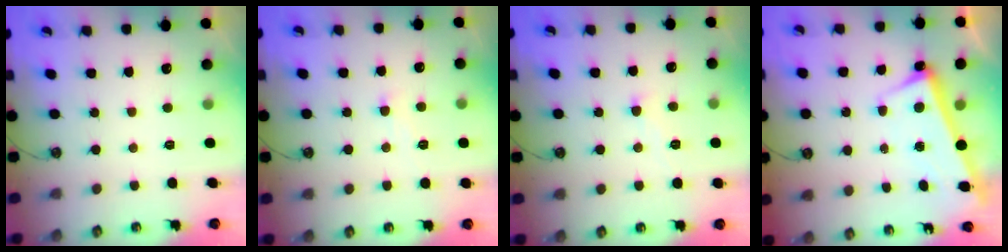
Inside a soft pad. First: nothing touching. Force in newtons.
{"total": 0.8, "press": 0.6, "slide": 0.5}
{"total": 1.3, "press": 1.1, "slide": 0.6}
{"total": 3.3, "press": 3.2, "slide": 0.9}